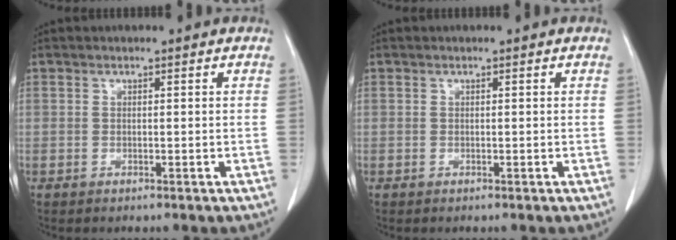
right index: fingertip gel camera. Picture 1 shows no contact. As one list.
[{"total": 0.0}]